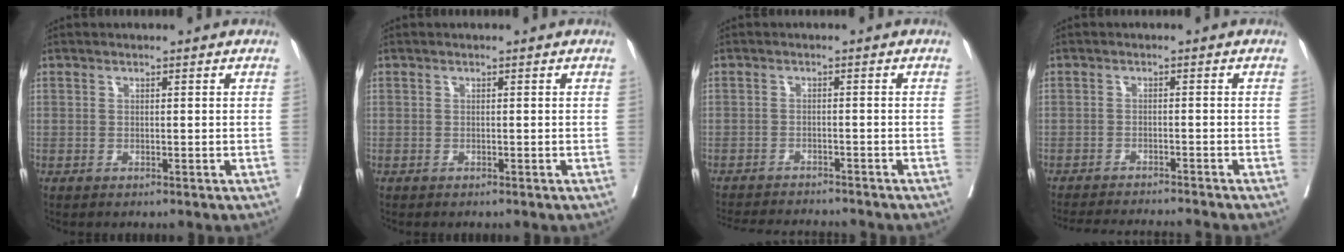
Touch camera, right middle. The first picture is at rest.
{"total": 0.0}
{"total": 10.8, "force": [-10.2, 1.2, 3.2], "torque": [-0.047, -0.006, -0.142]}
{"total": 10.0, "force": [-9.5, -0.2, 3.1], "torque": [-0.036, -0.011, -0.135]}